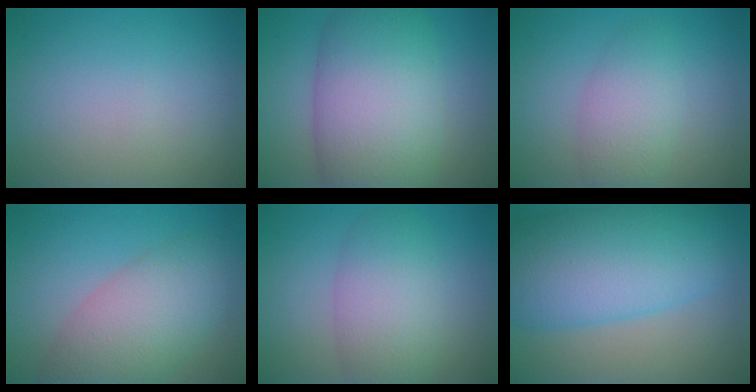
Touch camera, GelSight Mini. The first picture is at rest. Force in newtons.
{"total": 11.8, "press": 11.8, "slide": 0.4}
{"total": 2.4, "press": 2.4, "slide": 0.2}
{"total": 6.9, "press": 6.9, "slide": 0.5}
{"total": 5.4, "press": 5.4, "slide": 0.1}
{"total": 10.9, "press": 10.9, "slide": 0.2}